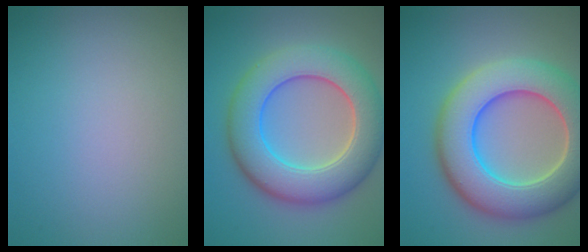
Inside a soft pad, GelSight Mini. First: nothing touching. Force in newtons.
{"total": 9.5, "press": 9.5, "slide": 0.3}
{"total": 10.7, "press": 10.7, "slide": 0.8}